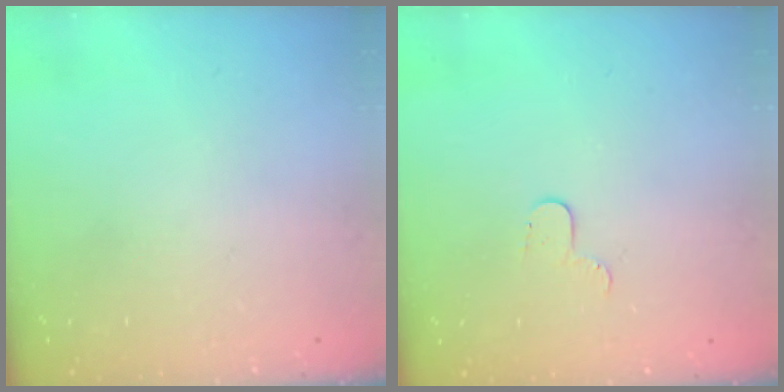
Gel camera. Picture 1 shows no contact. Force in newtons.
{"total": 4.2, "press": 4.2, "slide": 0.4}